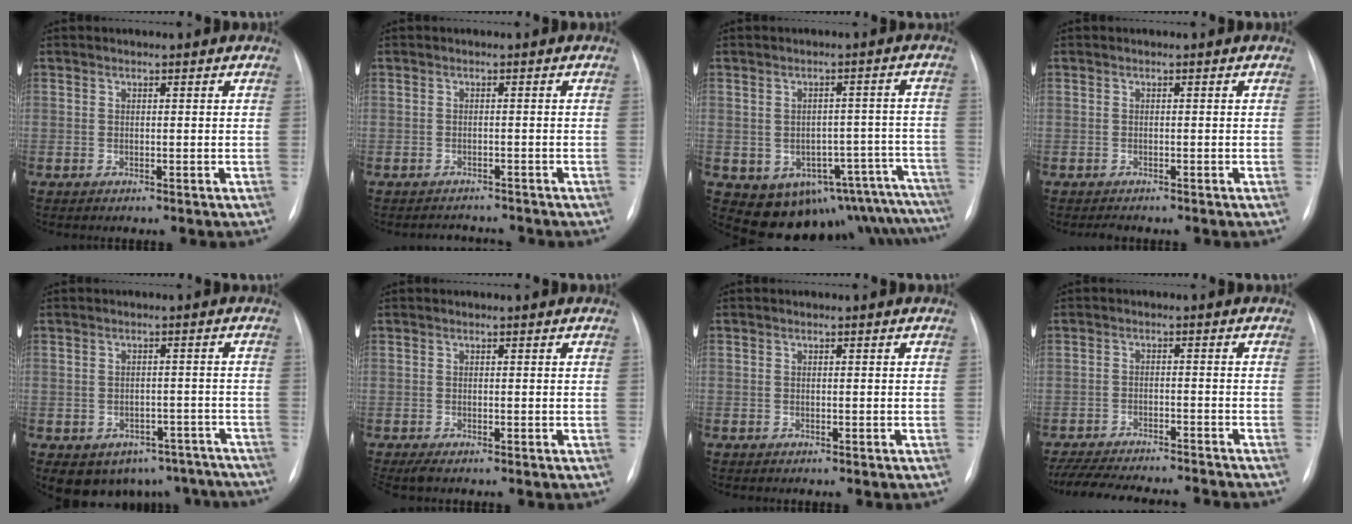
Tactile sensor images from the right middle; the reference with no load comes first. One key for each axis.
{"total": 2.7, "fx": -2.6, "fy": 0.7, "fz": -0.2, "tx": 0.004, "ty": -0.002, "tz": -0.035}
{"total": 16.4, "fx": -12.4, "fy": 8.5, "fz": 6.5, "tx": -0.041, "ty": 0.057, "tz": -0.130}
{"total": 1.0, "fx": -1.0, "fy": 0.3, "fz": 0.3, "tx": -0.007, "ty": -0.004, "tz": -0.013}
{"total": 12.4, "fx": -9.4, "fy": 7.5, "fz": 3.2, "tx": -0.032, "ty": 0.022, "tz": -0.100}
{"total": 2.2, "fx": -1.7, "fy": 0.5, "fz": 1.3, "tx": -0.023, "ty": -0.008, "tz": -0.026}
{"total": 0.7, "fx": -0.5, "fy": 0.4, "fz": 0.1, "tx": -0.008, "ty": 0.004, "tz": -0.010}
{"total": 18.1, "fx": -16.4, "fy": 2.9, "fz": 7.0, "tx": -0.162, "ty": -0.021, "tz": -0.232}